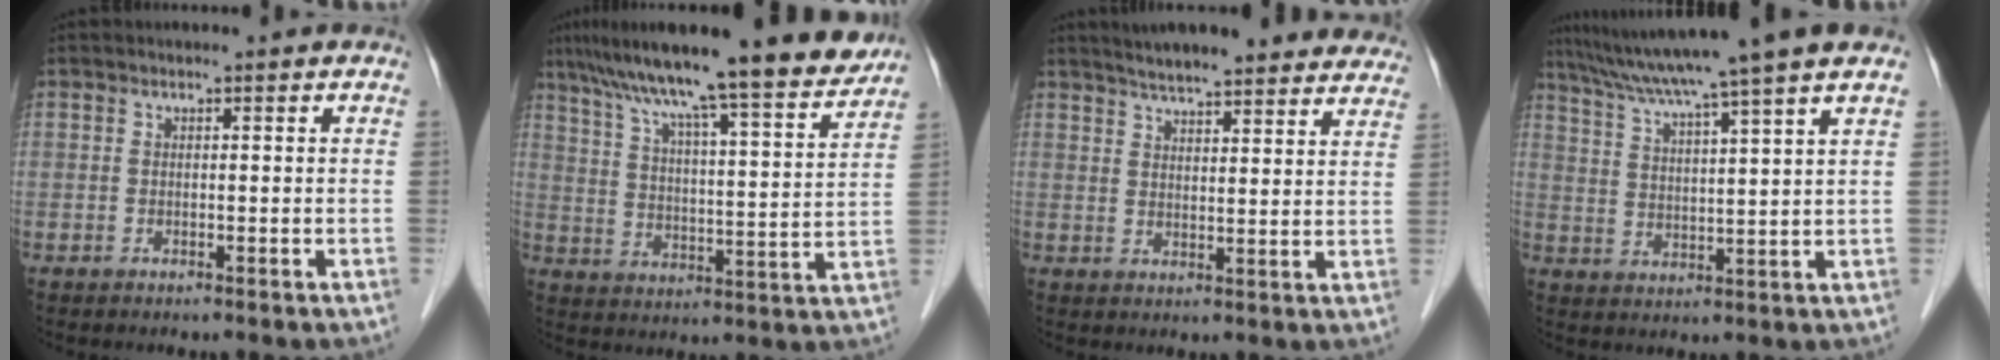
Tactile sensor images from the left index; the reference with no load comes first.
{"total": 19.9, "force": [16.7, 0.7, 10.9], "torque": [-0.173, 0.010, 0.244]}
{"total": 20.3, "force": [18.2, 3.2, 8.4], "torque": [-0.115, 0.011, 0.227]}
{"total": 13.5, "force": [10.9, -1.8, 7.8], "torque": [-0.134, 0.013, 0.165]}